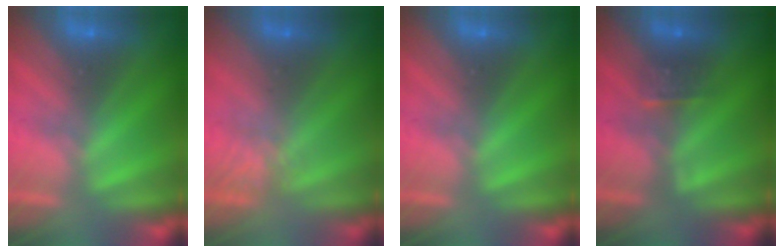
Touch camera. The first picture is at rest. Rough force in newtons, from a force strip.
{"total": 1.7}
{"total": 0.0}
{"total": 2.4}